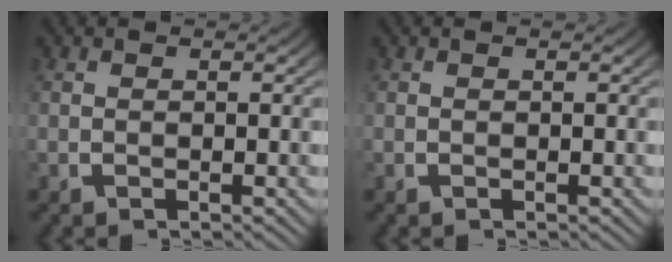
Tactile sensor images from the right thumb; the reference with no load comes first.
{"total": 0.0}